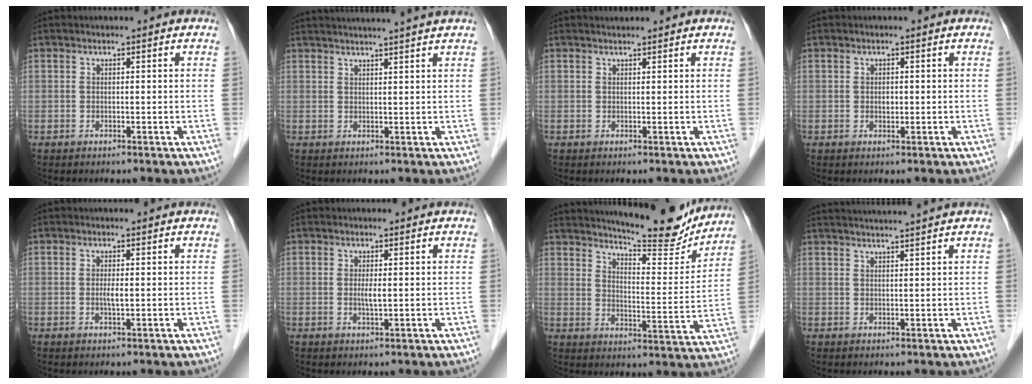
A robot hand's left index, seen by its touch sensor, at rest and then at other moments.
{"total": 9.5, "force": [8.6, -1.5, 3.7], "torque": [-0.051, 0.015, 0.109]}
{"total": 1.2, "force": [1.1, 0.0, 0.3], "torque": [-0.007, 0.011, 0.022]}
{"total": 0.8, "force": [0.0, 0.6, 0.6], "torque": [-0.010, 0.000, -0.001]}
{"total": 1.3, "force": [0.0, 0.2, 1.2], "torque": [-0.026, -0.003, -0.001]}
{"total": 1.5, "force": [0.2, 0.2, 1.5], "torque": [-0.031, -0.003, 0.002]}
{"total": 17.0, "force": [15.7, 2.2, 6.2], "torque": [-0.092, -0.037, 0.208]}
{"total": 6.7, "force": [6.2, -1.7, 2.2], "torque": [-0.027, 0.015, 0.088]}